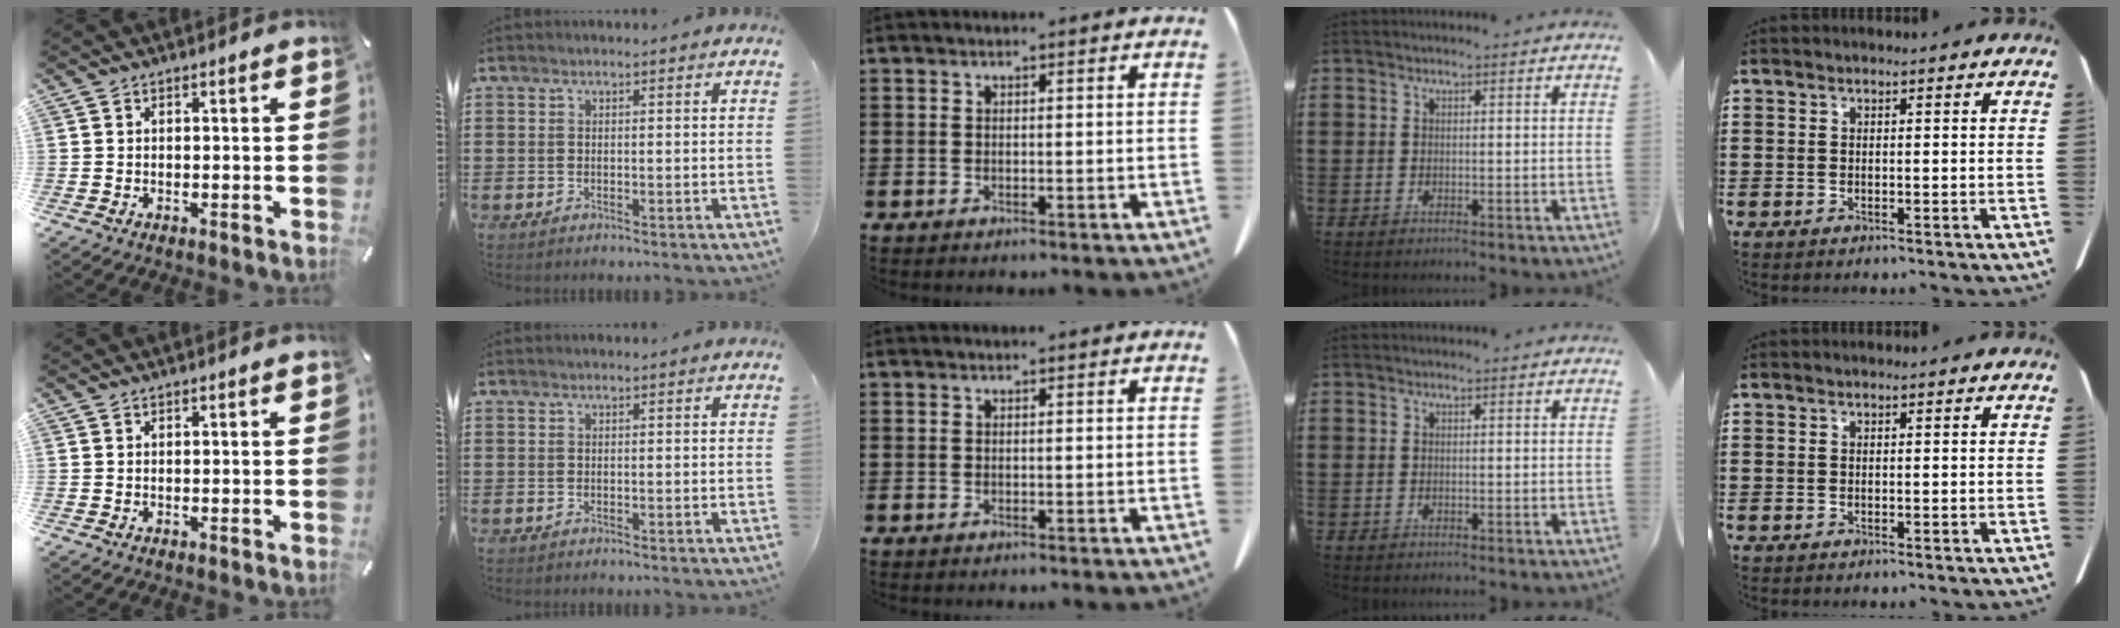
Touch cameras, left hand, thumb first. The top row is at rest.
{}